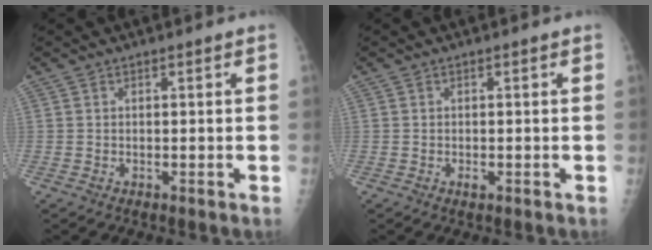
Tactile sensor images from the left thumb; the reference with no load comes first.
{"total": 0.7, "force": [-0.3, 0.4, 0.5], "torque": [-0.009, -0.002, -0.005]}